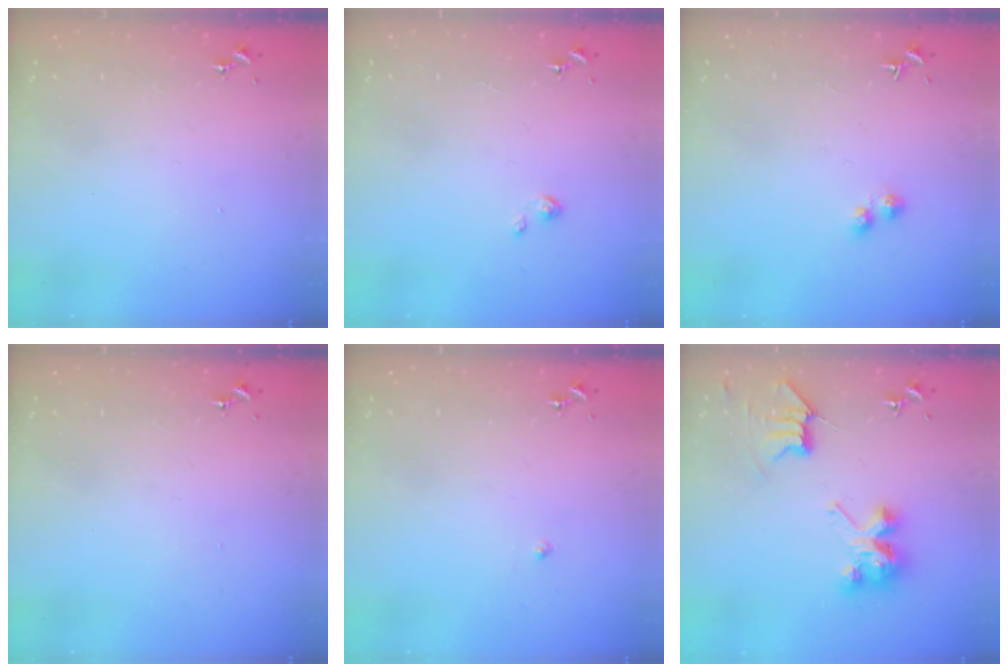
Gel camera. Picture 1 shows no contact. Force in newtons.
{"total": 2.2, "press": 2.2, "slide": 0.3}
{"total": 3.6, "press": 3.6, "slide": 0.5}
{"total": 0.0}
{"total": 1.8, "press": 1.8, "slide": 0.1}
{"total": 8.4, "press": 8.3, "slide": 0.2}